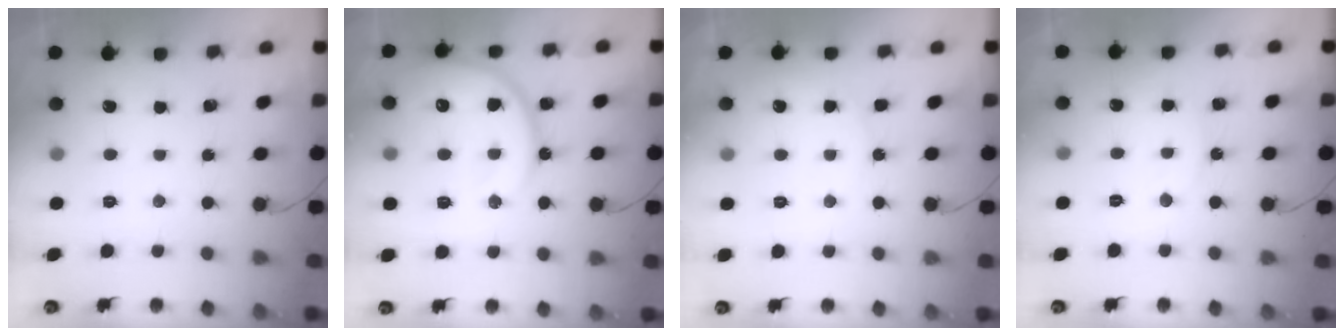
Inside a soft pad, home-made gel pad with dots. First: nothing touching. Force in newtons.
{"total": 17.9, "press": 17.8, "slide": 1.5}
{"total": 3.9, "press": 3.8, "slide": 0.5}
{"total": 6.1, "press": 6.1, "slide": 0.5}